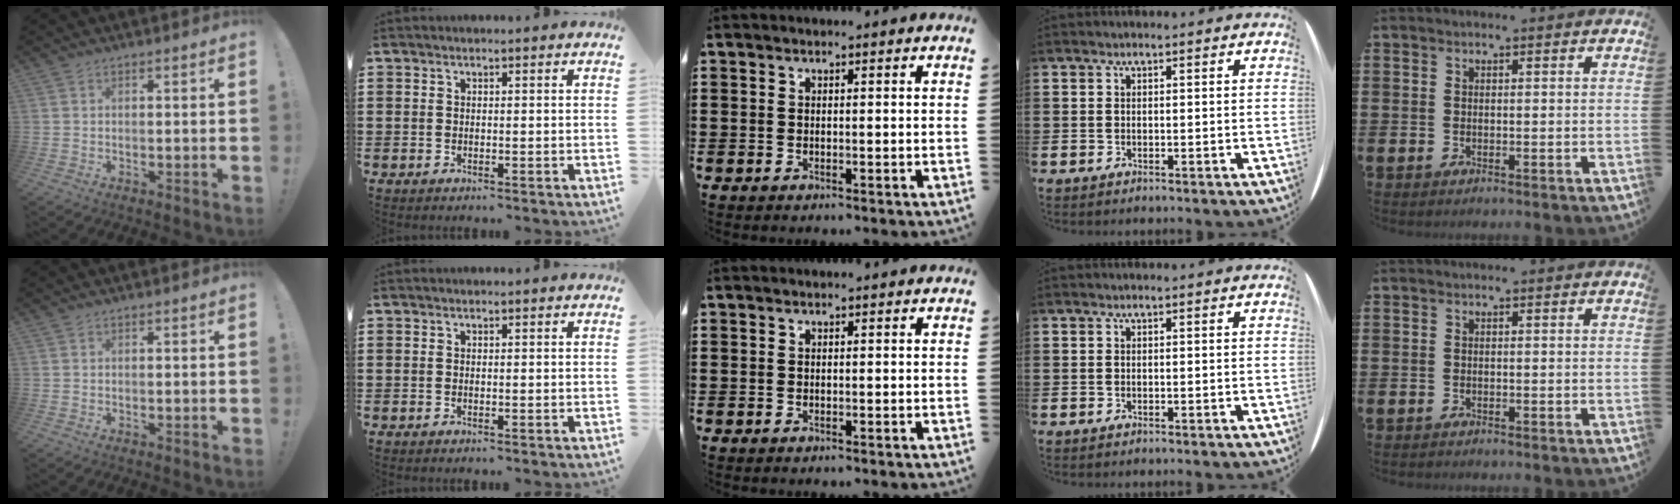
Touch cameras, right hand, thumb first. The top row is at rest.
{}